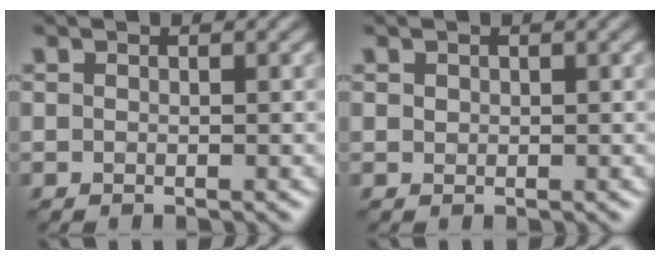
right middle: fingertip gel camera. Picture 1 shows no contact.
{"total": 0.8, "force": [0.4, 0.6, 0.4], "torque": [-0.015, 0.011, 0.005]}